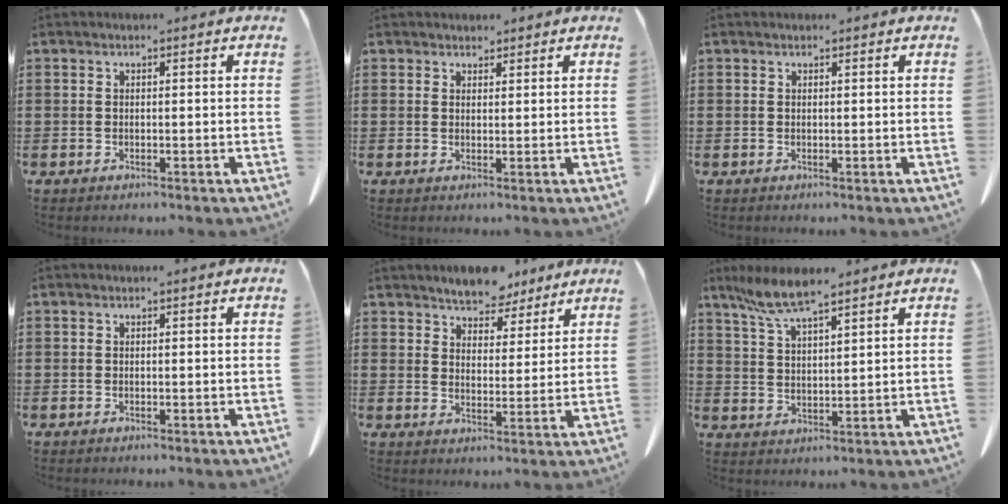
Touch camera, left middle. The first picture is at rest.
{"total": 1.8, "force": [1.7, 0.7, 0.1], "torque": [-0.007, 0.002, 0.034]}
{"total": 0.0}
{"total": 0.0}
{"total": 5.5, "force": [5.3, 1.4, 0.3], "torque": [-0.020, -0.025, 0.100]}
{"total": 7.1, "force": [5.4, 1.0, 4.5], "torque": [-0.100, -0.008, 0.100]}